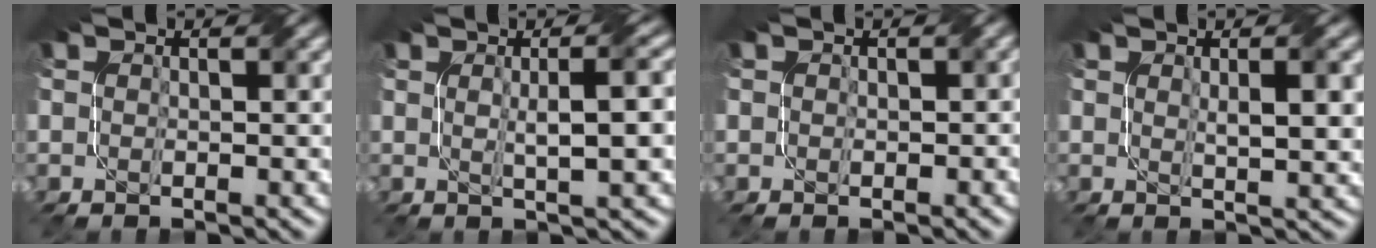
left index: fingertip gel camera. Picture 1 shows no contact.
{"total": 4.7, "force": [0.5, 1.1, 4.5], "torque": [-0.060, 0.011, 0.008]}
{"total": 0.9, "force": [0.1, 0.8, 0.2], "torque": [0.001, -0.003, 0.000]}
{"total": 3.1, "force": [0.7, 0.8, 2.9], "torque": [-0.041, 0.002, 0.015]}